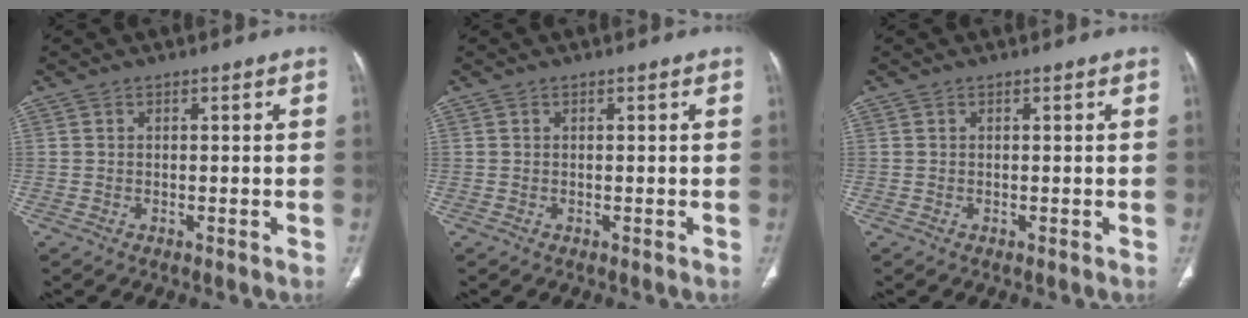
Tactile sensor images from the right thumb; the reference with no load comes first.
{"total": 0.0}
{"total": 0.0}